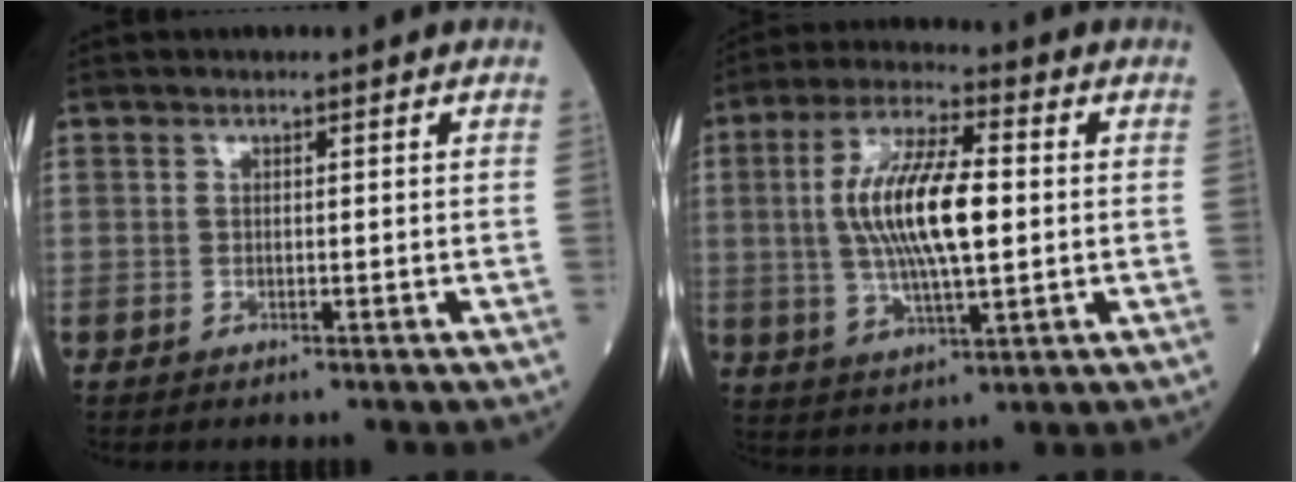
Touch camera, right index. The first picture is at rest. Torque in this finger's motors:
{"motor_torque": [1.38, 0.32, 0.45, 0.21]}